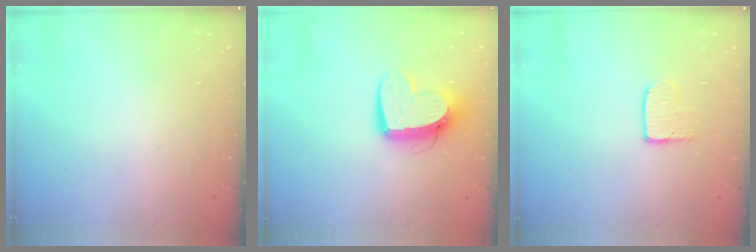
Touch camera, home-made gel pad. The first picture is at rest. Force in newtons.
{"total": 12.2, "press": 12.1, "slide": 1.3}
{"total": 3.6, "press": 3.6, "slide": 0.3}